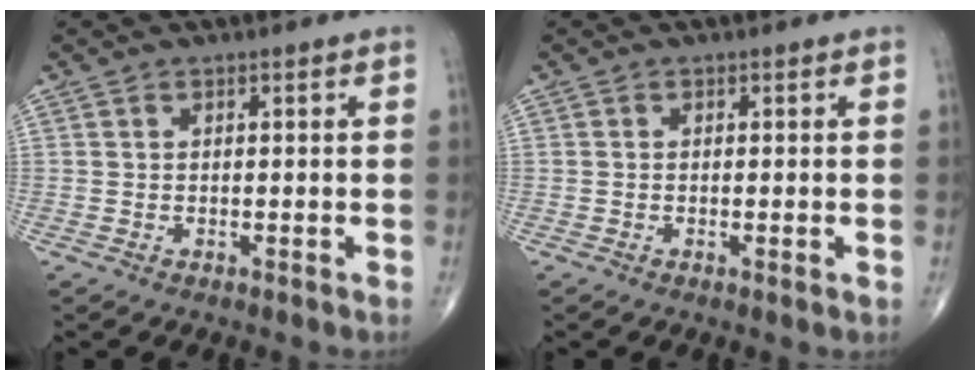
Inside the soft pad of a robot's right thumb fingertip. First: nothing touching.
{"total": 0.9, "force": [-0.2, 0.1, 0.9], "torque": [-0.018, -0.004, -0.003]}